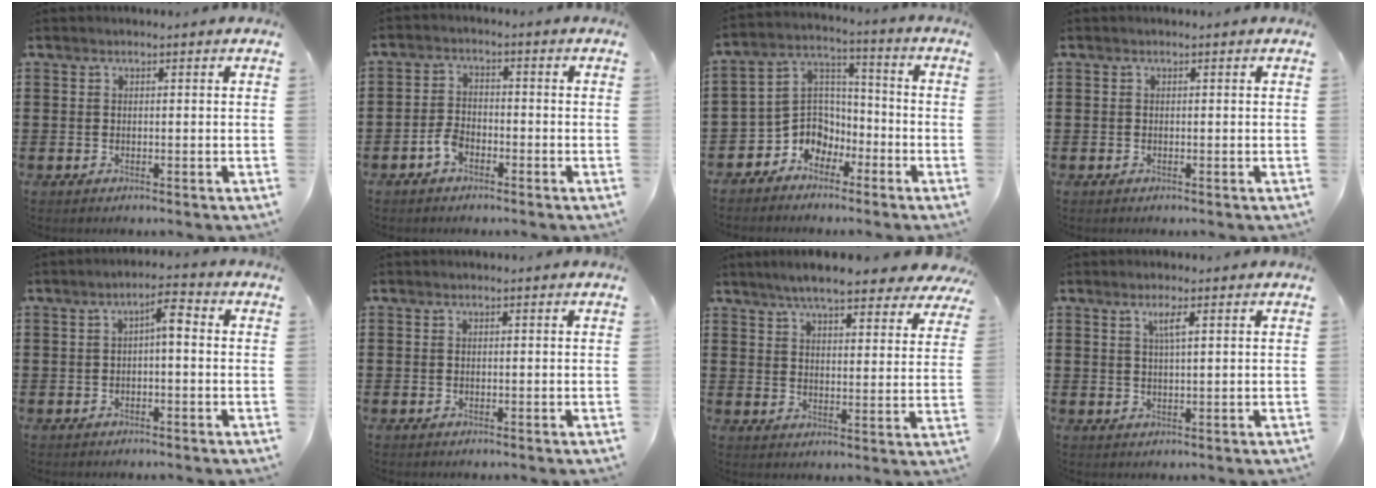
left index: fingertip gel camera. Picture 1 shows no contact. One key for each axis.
{"total": 3.4, "fx": -2.0, "fy": 1.8, "fz": 2.0, "tx": -0.060, "ty": -0.003, "tz": -0.044}
{"total": 6.5, "fx": -4.0, "fy": 5.1, "fz": 0.6, "tx": -0.043, "ty": 0.002, "tz": -0.085}
{"total": 0.0}
{"total": 3.5, "fx": -0.1, "fy": 1.0, "fz": 3.3, "tx": -0.059, "ty": 0.011, "tz": -0.008}
{"total": 0.0}
{"total": 7.1, "fx": 6.3, "fy": 0.4, "fz": 3.2, "tx": -0.076, "ty": -0.022, "tz": 0.109}
{"total": 2.7, "fx": 1.3, "fy": 0.4, "fz": 2.4, "tx": -0.050, "ty": 0.001, "tz": 0.020}